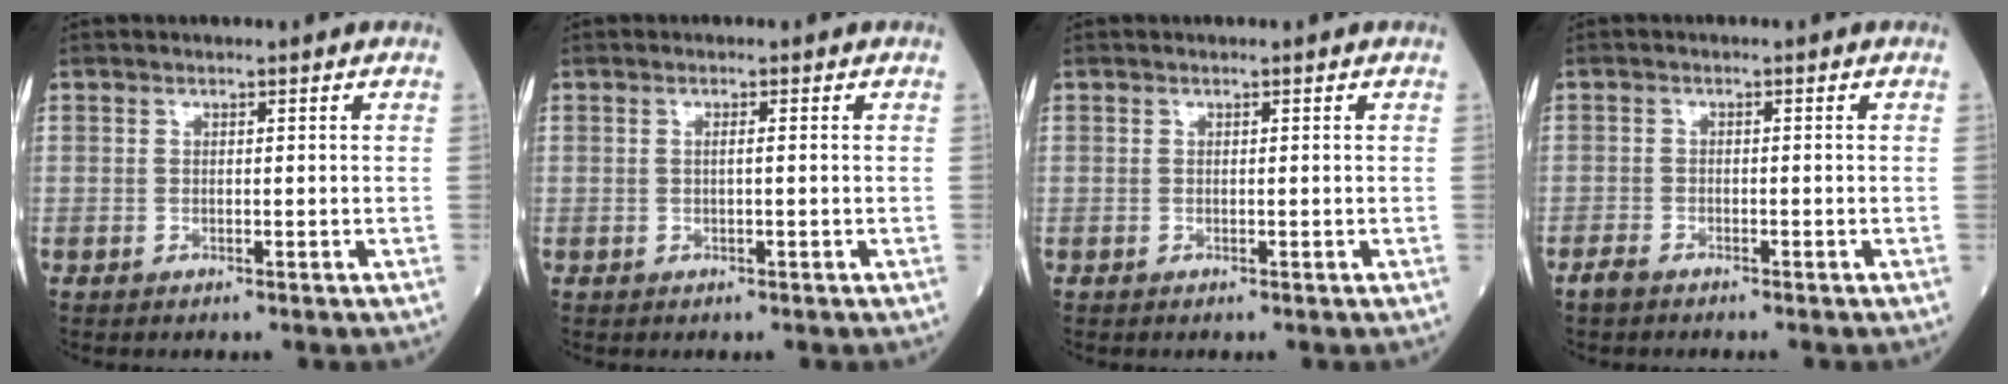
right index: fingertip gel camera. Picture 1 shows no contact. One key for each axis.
{"total": 0.8, "fx": 0.0, "fy": 0.0, "fz": 0.8, "tx": -0.015, "ty": 0.002, "tz": 0.000}
{"total": 0.0}
{"total": 1.8, "fx": -1.5, "fy": 0.5, "fz": 0.7, "tx": -0.023, "ty": -0.002, "tz": -0.028}